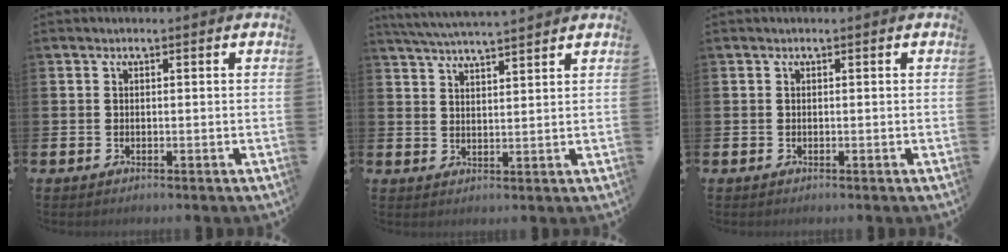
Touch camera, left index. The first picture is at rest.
{"total": 4.8, "force": [4.7, -0.2, 0.9], "torque": [-0.038, -0.018, 0.087]}
{"total": 0.0}